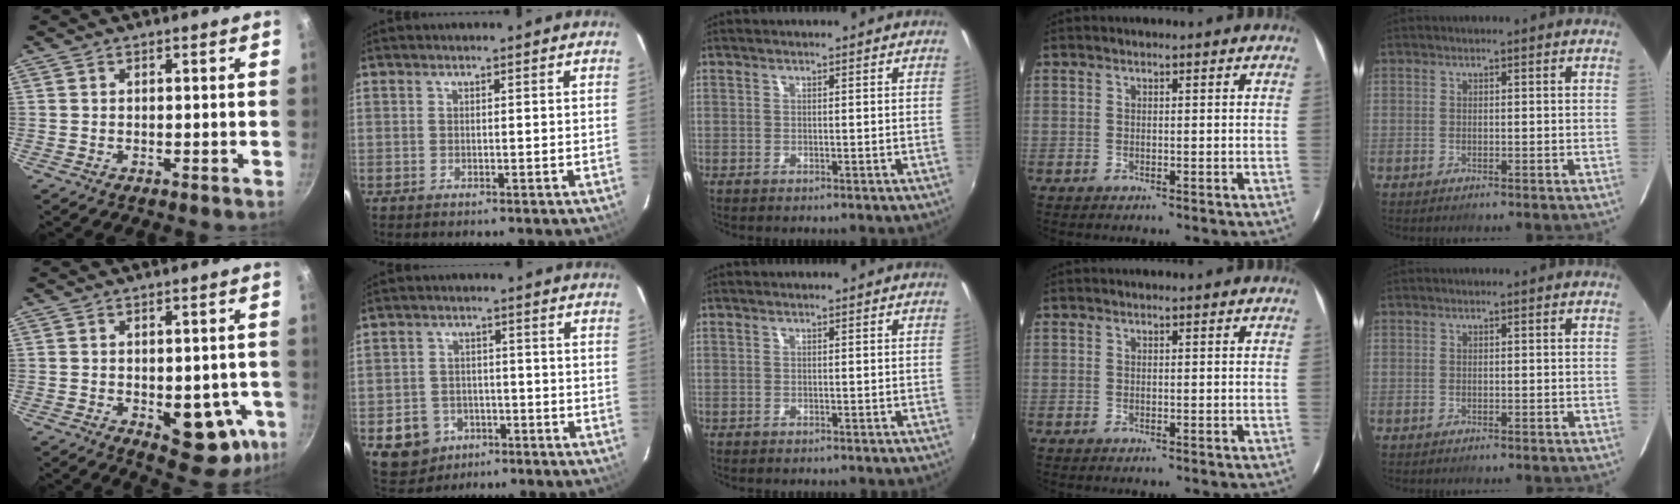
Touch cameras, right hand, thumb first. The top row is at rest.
{"thumb": {"total": 13.0, "force": [-3.6, 6.9, 10.4], "torque": [-0.080, 0.001, -0.035]}, "index": {"total": 8.7, "force": [-4.3, 7.2, 2.2], "torque": [-0.069, 0.019, -0.054]}}